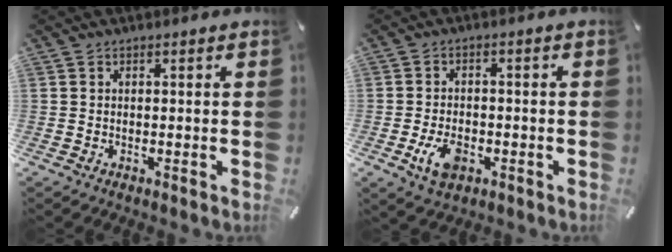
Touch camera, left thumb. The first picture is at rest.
{"total": 6.3, "force": [-2.4, 4.0, 4.3], "torque": [-0.085, 0.004, -0.046]}